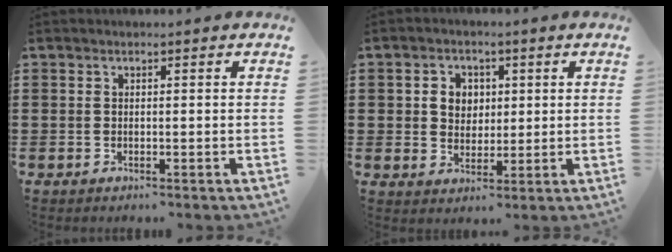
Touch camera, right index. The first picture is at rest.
{"total": 3.9, "force": [0.8, 3.4, 1.6], "torque": [-0.038, 0.009, 0.009]}